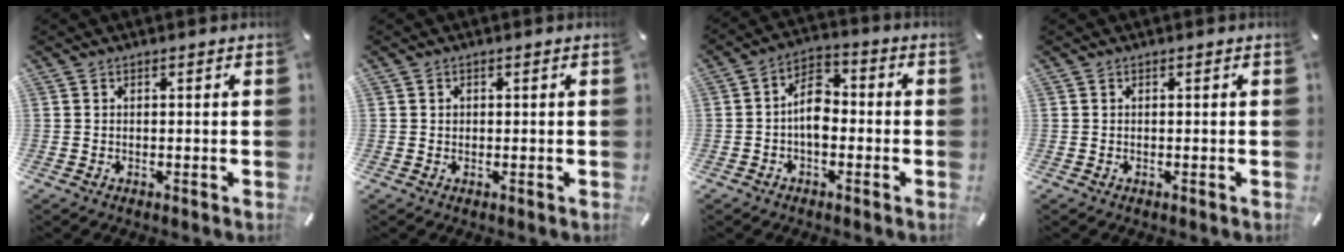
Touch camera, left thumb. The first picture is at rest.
{"total": 0.7, "force": [0.1, 0.7, 0.2], "torque": [-0.002, 0.004, 0.001]}
{"total": 8.0, "force": [-1.7, 5.0, 6.0], "torque": [-0.116, 0.022, -0.029]}
{"total": 0.0}